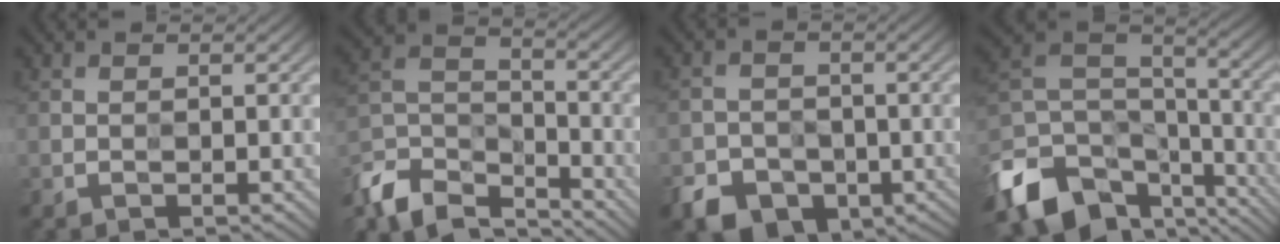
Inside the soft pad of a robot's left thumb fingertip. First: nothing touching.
{"total": 11.8, "force": [-9.5, 4.5, 5.2], "torque": [-0.126, -0.003, -0.187]}
{"total": 5.9, "force": [-3.6, 4.1, 2.2], "torque": [-0.036, -0.011, -0.067]}
{"total": 14.6, "force": [-8.2, 8.9, 8.1], "torque": [-0.213, -0.024, -0.145]}